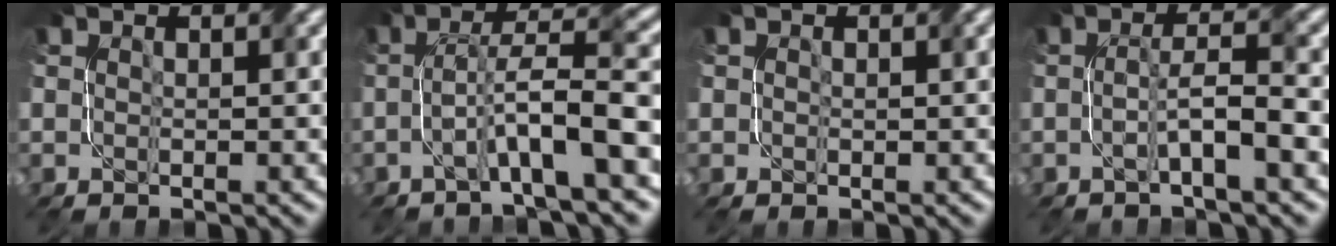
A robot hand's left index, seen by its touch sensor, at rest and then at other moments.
{"total": 6.9, "force": [-2.2, 0.8, 6.5], "torque": [-0.110, 0.023, -0.044]}
{"total": 0.5, "force": [0.2, 0.4, 0.3], "torque": [-0.004, 0.000, 0.003]}
{"total": 3.5, "force": [-1.1, 0.3, 3.3], "torque": [-0.059, 0.011, -0.027]}